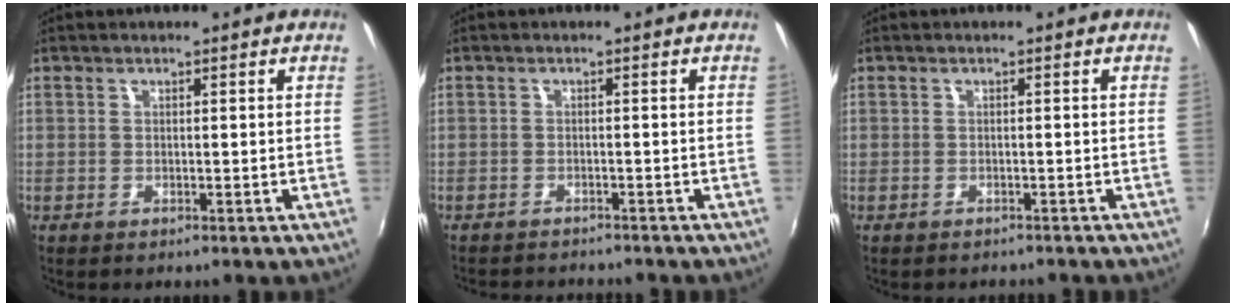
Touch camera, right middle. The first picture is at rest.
{"total": 5.3, "force": [-5.1, 0.9, 1.5], "torque": [-0.041, -0.012, -0.075]}
{"total": 2.0, "force": [-1.9, 0.6, 0.6], "torque": [-0.013, -0.009, -0.023]}